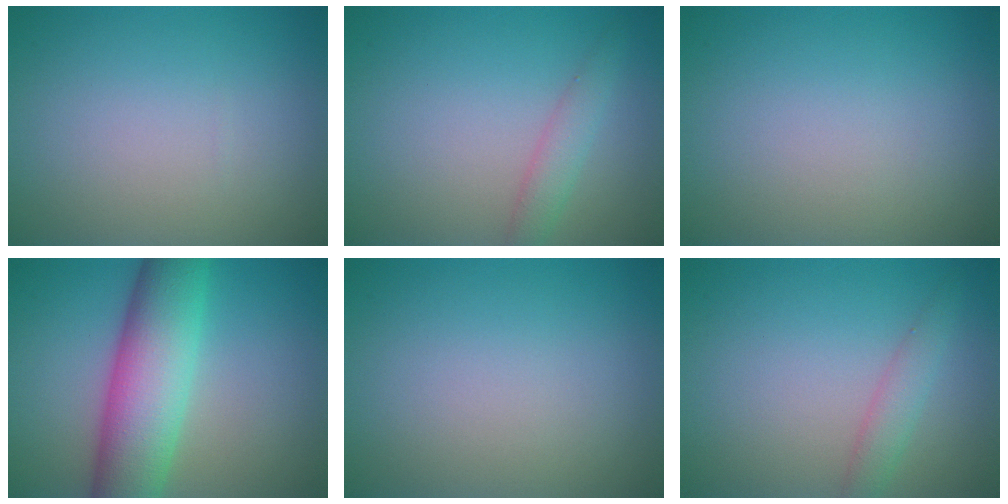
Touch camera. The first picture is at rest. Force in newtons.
{"total": 1.9, "press": 1.9, "slide": 0.2}
{"total": 0.0}
{"total": 9.3, "press": 9.3, "slide": 0.4}
{"total": 0.0}
{"total": 1.9, "press": 1.9, "slide": 0.2}